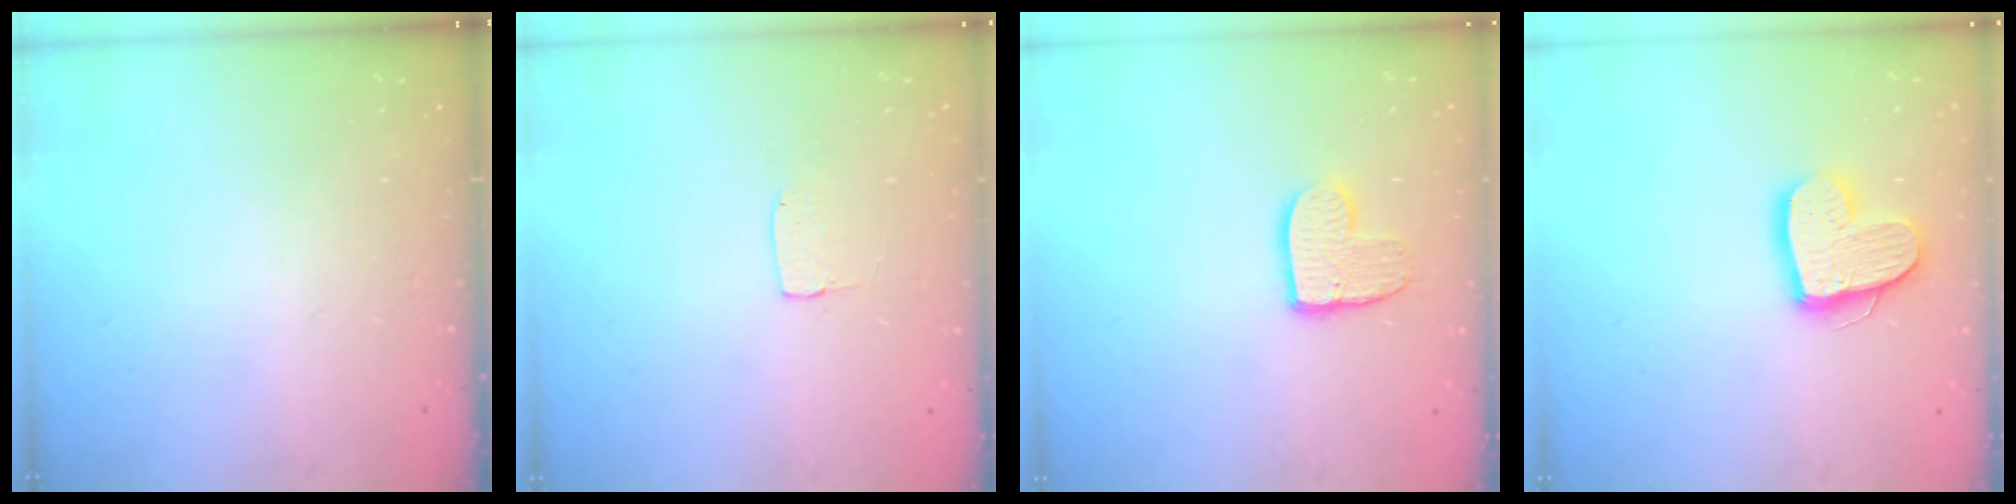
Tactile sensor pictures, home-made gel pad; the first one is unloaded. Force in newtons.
{"total": 2.9, "press": 2.9, "slide": 0.2}
{"total": 9.2, "press": 9.2, "slide": 0.2}
{"total": 14.4, "press": 14.3, "slide": 1.3}